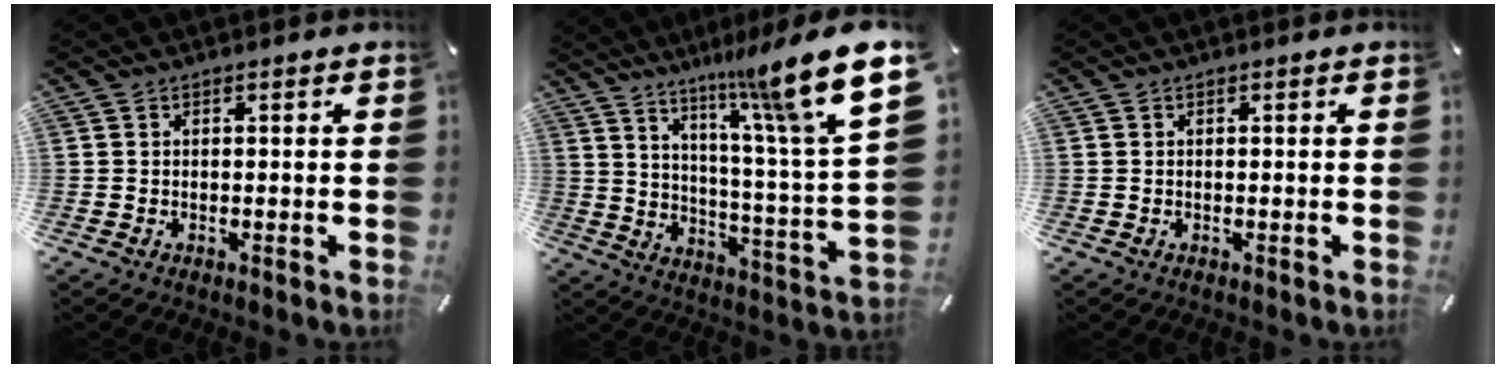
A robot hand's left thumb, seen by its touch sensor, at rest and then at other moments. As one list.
[{"total": 17.5, "force": [12.5, 1.8, 12.1], "torque": [-0.192, -0.086, 0.194]}, {"total": 0.0}]